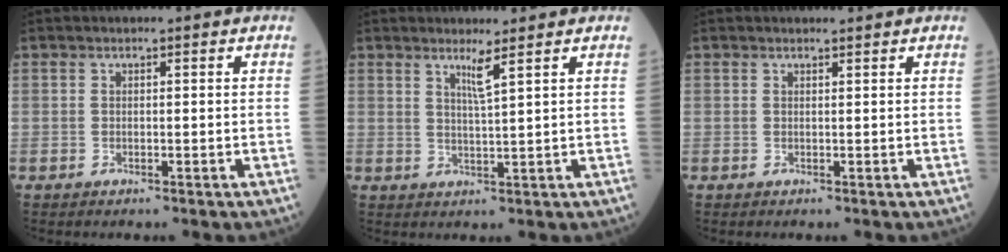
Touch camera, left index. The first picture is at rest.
{"total": 2.6, "force": [1.8, -0.8, 1.8], "torque": [-0.035, -0.012, 0.036]}
{"total": 1.1, "force": [1.0, -0.2, 0.1], "torque": [-0.008, -0.001, 0.016]}